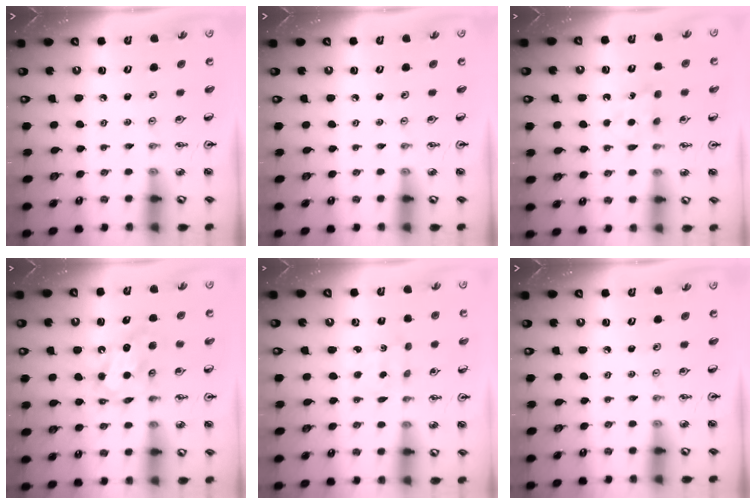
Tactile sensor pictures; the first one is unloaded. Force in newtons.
{"total": 0.0}
{"total": 5.7, "press": 5.7, "slide": 0.8}
{"total": 7.2, "press": 7.2, "slide": 0.6}
{"total": 2.0, "press": 2.0, "slide": 0.4}
{"total": 0.0}